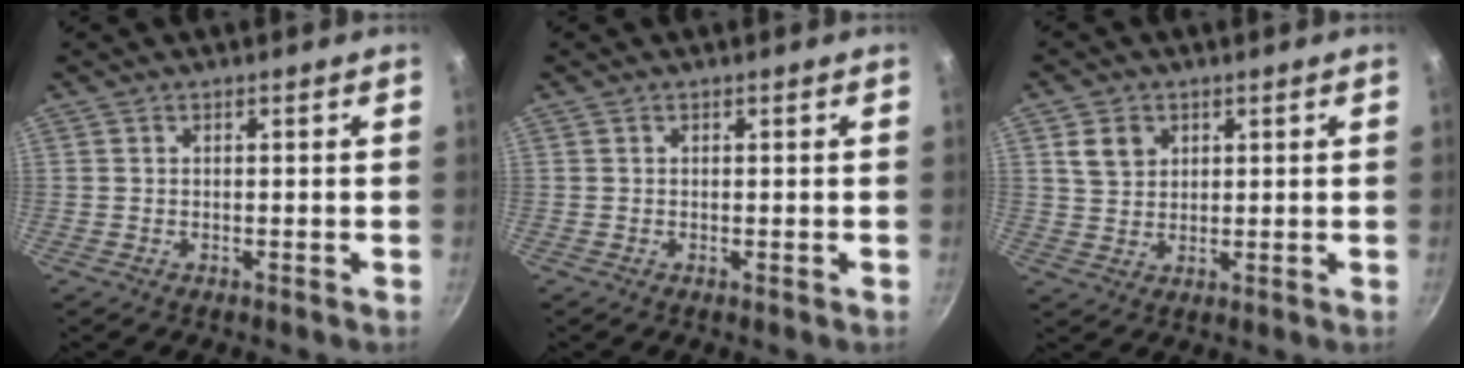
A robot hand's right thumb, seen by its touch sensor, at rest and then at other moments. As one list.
[{"total": 0.0}, {"total": 5.1, "force": [2.2, 4.0, 2.3], "torque": [-0.024, -0.008, 0.044]}]